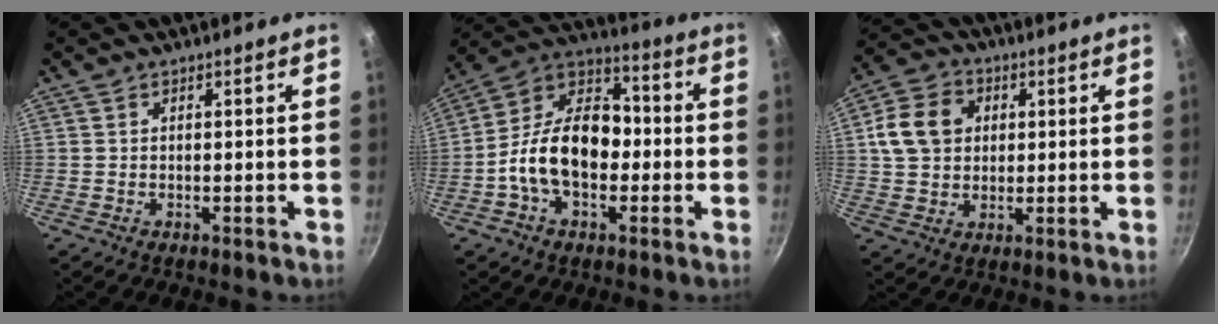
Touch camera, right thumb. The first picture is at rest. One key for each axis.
{"total": 16.6, "fx": -2.7, "fy": 10.9, "fz": 12.2, "tx": -0.170, "ty": 0.049, "tz": -0.065}
{"total": 10.6, "fx": 2.3, "fy": 8.5, "fz": 5.8, "tx": -0.087, "ty": 0.008, "tz": 0.031}